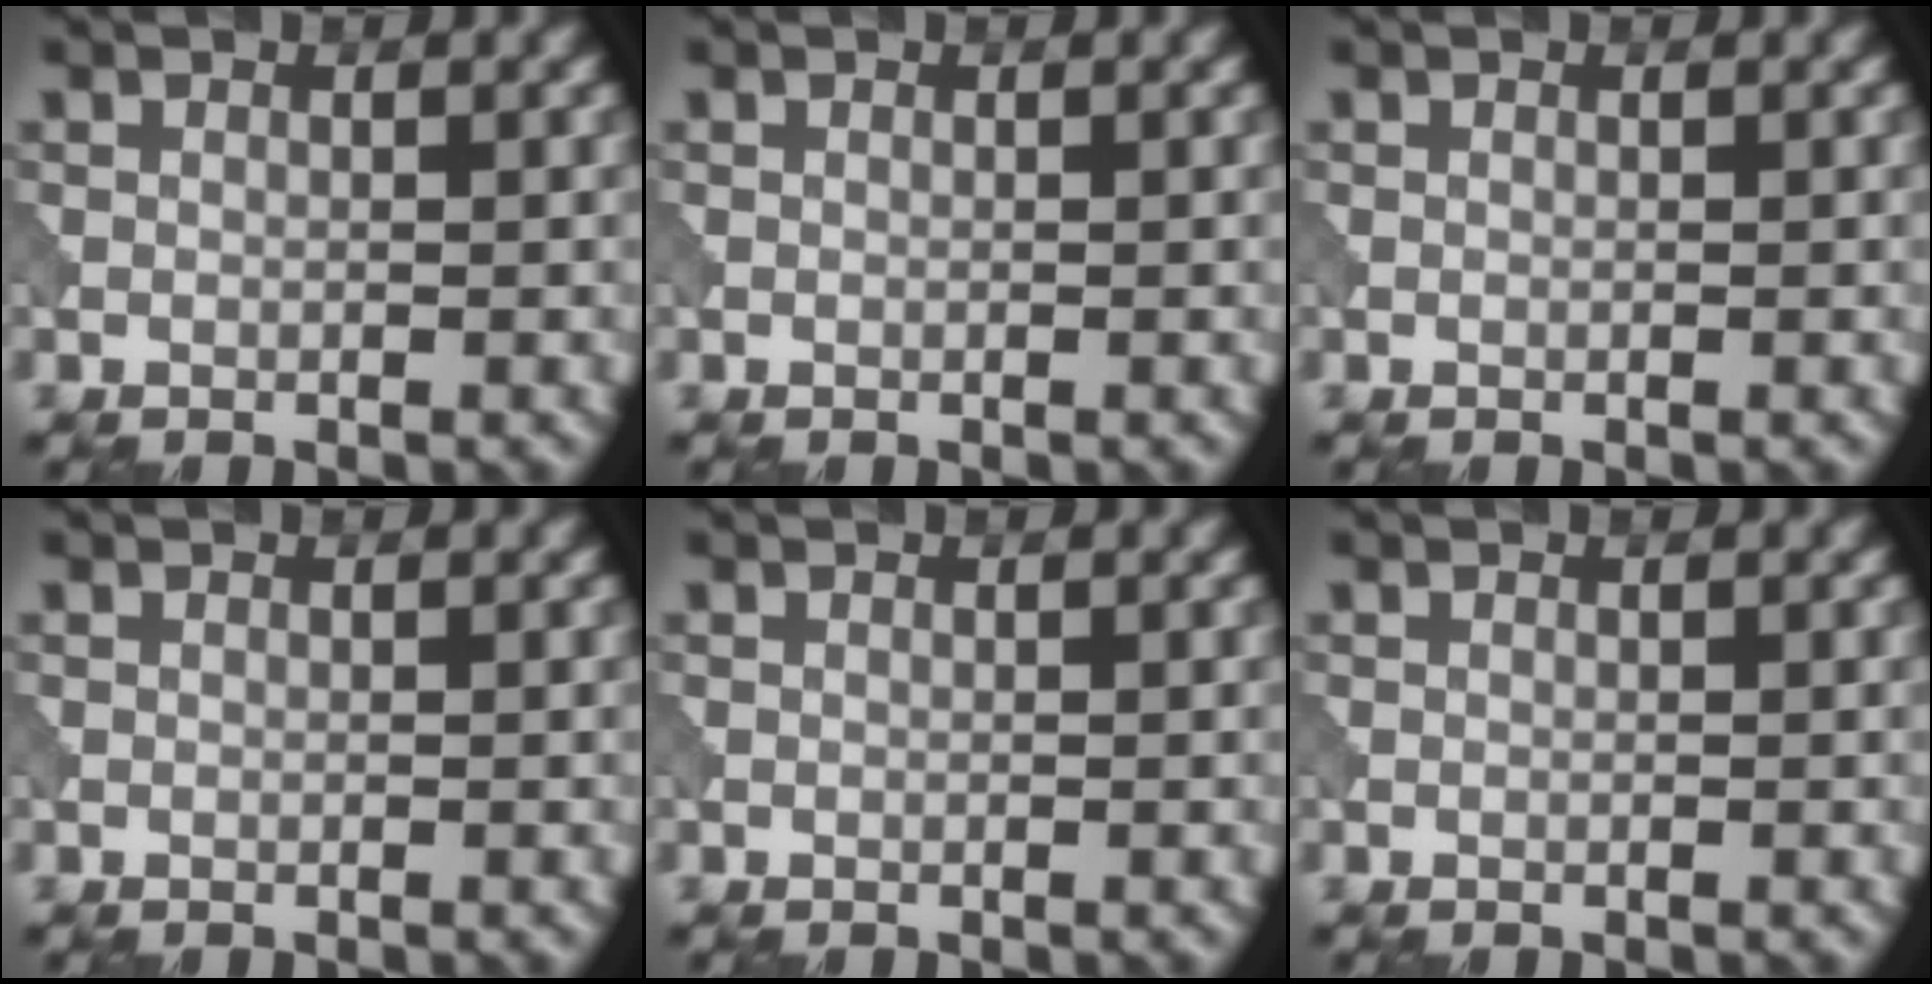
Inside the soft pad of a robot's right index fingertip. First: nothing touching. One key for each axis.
{"total": 0.0}
{"total": 0.0}
{"total": 0.0}
{"total": 0.0}
{"total": 0.0}